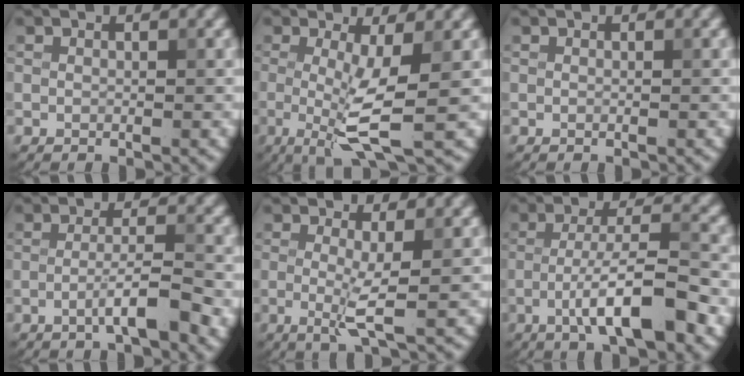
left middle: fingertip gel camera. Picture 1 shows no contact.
{"total": 5.5, "force": [-0.6, 1.2, 5.3], "torque": [-0.100, -0.013, -0.013]}
{"total": 0.0}
{"total": 4.2, "force": [-1.8, 0.6, 3.8], "torque": [-0.064, 0.009, -0.035]}
{"total": 2.9, "force": [-0.2, 0.3, 2.9], "torque": [-0.060, -0.011, -0.005]}
{"total": 7.5, "force": [-3.0, 1.5, 6.7], "torque": [-0.110, 0.011, -0.054]}